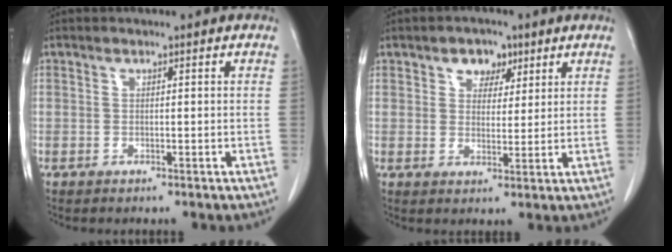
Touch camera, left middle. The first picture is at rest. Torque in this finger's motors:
{"motor_torque": [0.21, -0.17, 0.01, 0.04]}